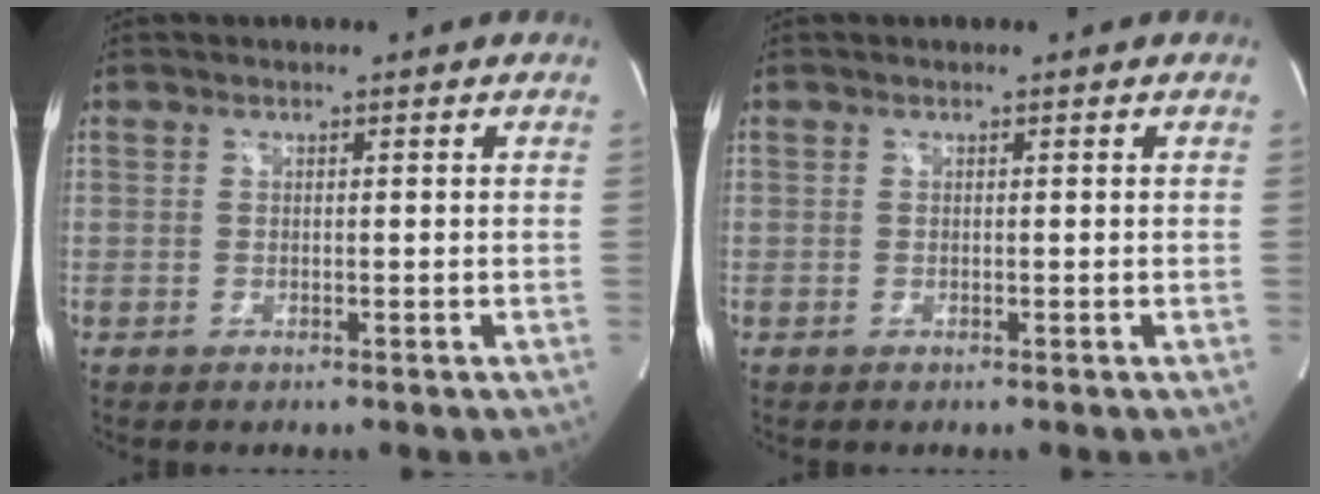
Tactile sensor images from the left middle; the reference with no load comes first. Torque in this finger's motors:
{"motor_torque": [0.00, 0.00, 0.00, 0.00]}